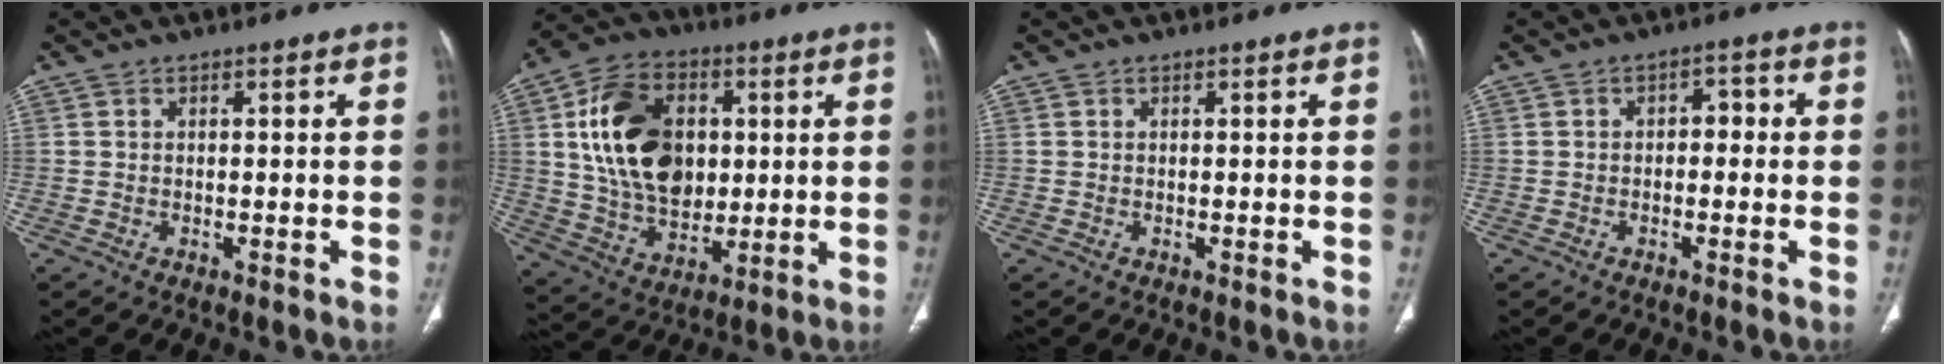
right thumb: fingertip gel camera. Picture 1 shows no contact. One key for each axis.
{"total": 19.4, "fx": 3.5, "fy": 13.7, "fz": 13.4, "tx": -0.205, "ty": -0.002, "tz": 0.068}
{"total": 0.0}
{"total": 3.2, "fx": -0.2, "fy": 2.2, "fz": 2.4, "tx": -0.012, "ty": 0.015, "tz": -0.013}